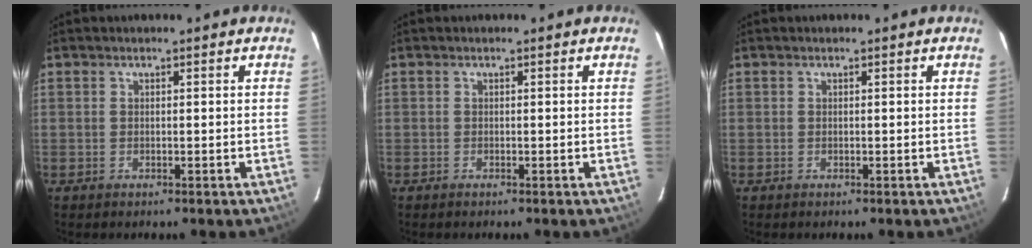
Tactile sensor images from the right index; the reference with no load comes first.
{"total": 0.0}
{"total": 0.0}